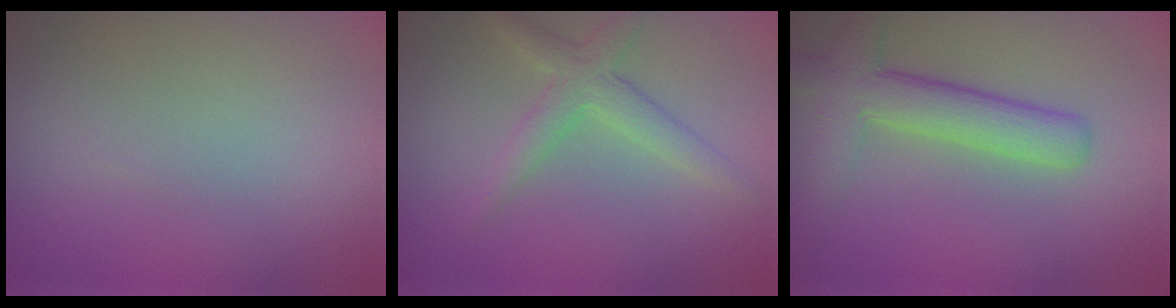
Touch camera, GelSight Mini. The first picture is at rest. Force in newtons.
{"total": 3.0, "press": 3.0, "slide": 0.1}
{"total": 5.4, "press": 5.4, "slide": 0.4}